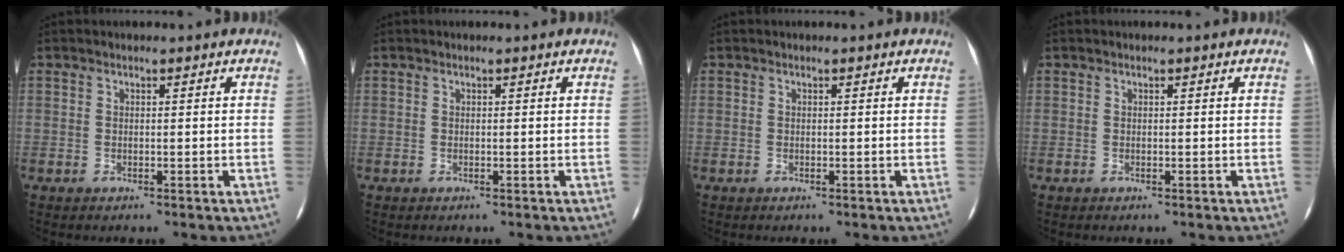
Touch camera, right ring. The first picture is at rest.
{"total": 0.0}
{"total": 0.0}
{"total": 0.0}